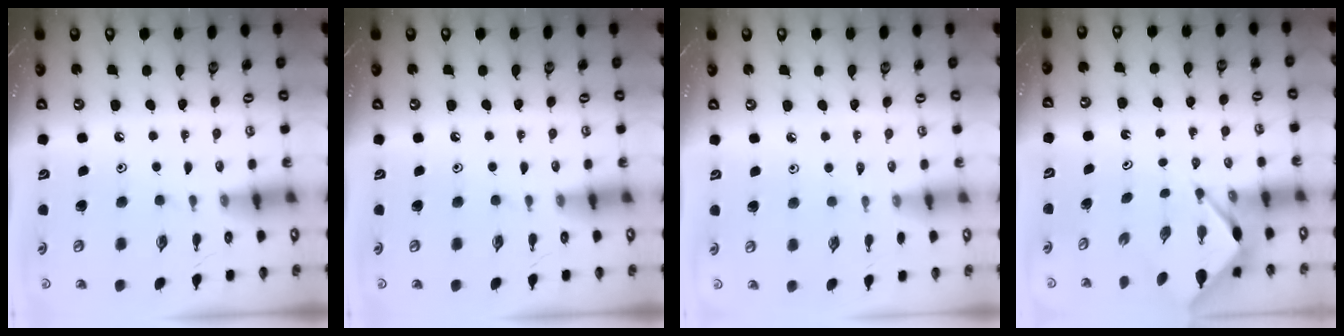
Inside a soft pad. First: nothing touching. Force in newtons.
{"total": 0.0}
{"total": 0.6, "press": 0.6, "slide": 0.3}
{"total": 3.1, "press": 3.1, "slide": 0.3}